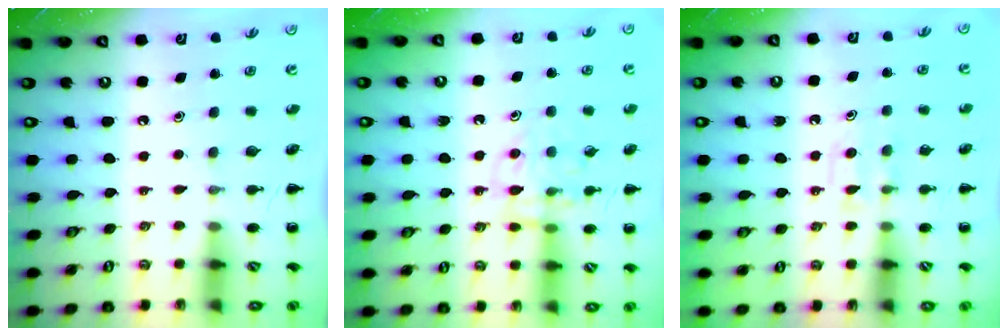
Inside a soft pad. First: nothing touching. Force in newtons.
{"total": 11.4, "press": 11.4, "slide": 0.7}
{"total": 5.7, "press": 5.4, "slide": 1.9}